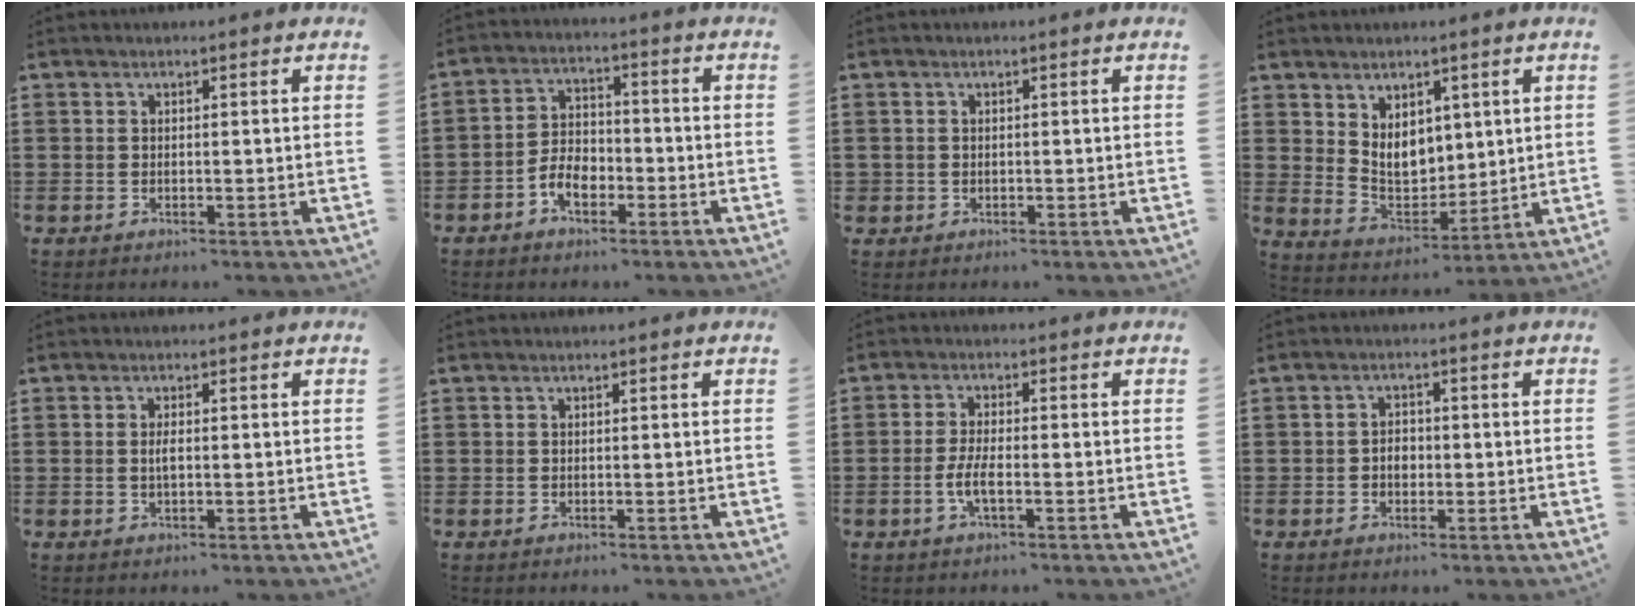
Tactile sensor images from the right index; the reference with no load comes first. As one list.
[{"total": 4.8, "force": [-2.5, 3.0, 2.8], "torque": [-0.066, 0.006, -0.052]}, {"total": 0.8, "force": [-0.1, 0.8, 0.1], "torque": [-0.005, 0.005, -0.005]}, {"total": 6.4, "force": [2.6, 4.7, 3.5], "torque": [-0.067, -0.007, 0.050]}, {"total": 1.8, "force": [0.0, 0.6, 1.7], "torque": [-0.033, 0.002, -0.002]}, {"total": 0.0}, {"total": 3.6, "force": [-1.3, 0.8, 3.2], "torque": [-0.071, -0.002, -0.027]}, {"total": 2.3, "force": [-0.4, 1.6, 1.6], "torque": [-0.033, 0.005, -0.010]}]